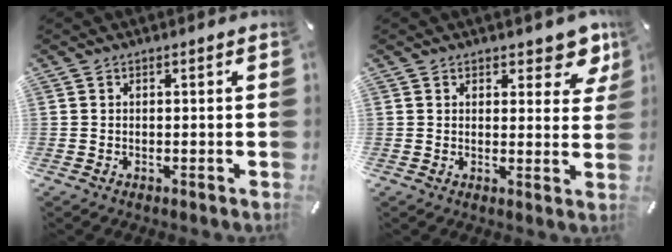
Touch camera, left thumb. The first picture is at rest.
{"total": 6.2, "force": [4.4, 3.4, 2.8], "torque": [-0.012, -0.029, 0.070]}